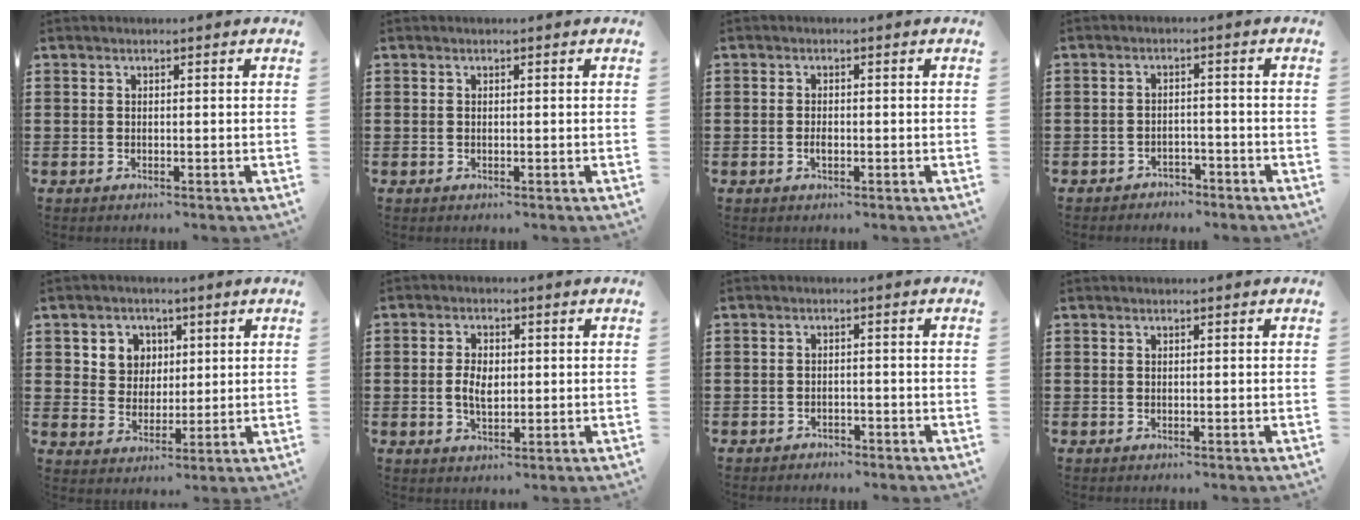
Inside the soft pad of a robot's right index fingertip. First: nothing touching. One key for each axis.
{"total": 0.0}
{"total": 1.4, "fx": -0.5, "fy": 0.6, "fz": 1.1, "tx": -0.022, "ty": -0.002, "tz": -0.008}
{"total": 2.3, "fx": -2.2, "fy": 0.7, "fz": 0.0, "tx": -0.008, "ty": 0.002, "tz": -0.049}
{"total": 5.1, "fx": 1.8, "fy": 4.7, "fz": 0.8, "tx": -0.034, "ty": 0.013, "tz": 0.029}
{"total": 4.0, "fx": -0.1, "fy": 2.3, "fz": 3.2, "tx": -0.055, "ty": 0.005, "tz": -0.004}
{"total": 1.6, "fx": -1.6, "fy": 0.4, "fz": 0.0, "tx": -0.006, "ty": 0.002, "tz": -0.035}
{"total": 0.0}